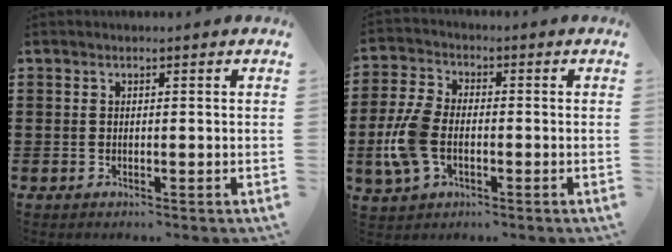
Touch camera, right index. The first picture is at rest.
{"total": 7.6, "force": [-1.8, 4.2, 6.0], "torque": [-0.154, -0.005, -0.041]}